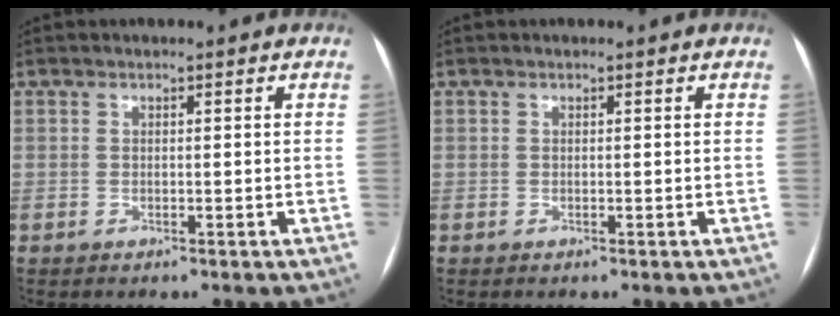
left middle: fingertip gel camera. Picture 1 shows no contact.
{"total": 0.0}